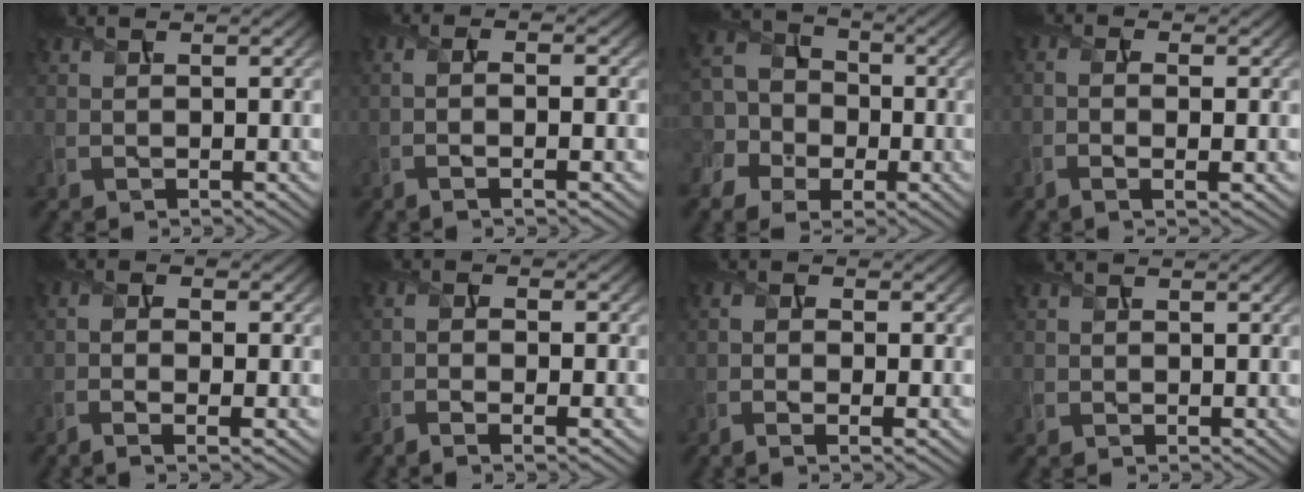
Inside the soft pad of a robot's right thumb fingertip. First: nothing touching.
{"total": 3.5, "force": [-1.1, 0.8, 3.2], "torque": [-0.051, 0.003, -0.027]}
{"total": 8.9, "force": [-2.9, 7.4, 3.8], "torque": [-0.096, -0.011, -0.080]}
{"total": 2.8, "force": [-0.8, 0.7, 2.5], "torque": [-0.054, -0.003, -0.020]}
{"total": 3.7, "force": [-1.4, 1.1, 3.3], "torque": [-0.065, -0.005, -0.030]}
{"total": 3.3, "force": [-1.5, 1.0, 2.8], "torque": [-0.051, -0.004, -0.032]}
{"total": 2.9, "force": [-1.0, 1.0, 2.5], "torque": [-0.040, -0.003, -0.025]}
{"total": 0.8, "force": [-0.4, 0.7, 0.0], "torque": [0.002, -0.007, -0.009]}